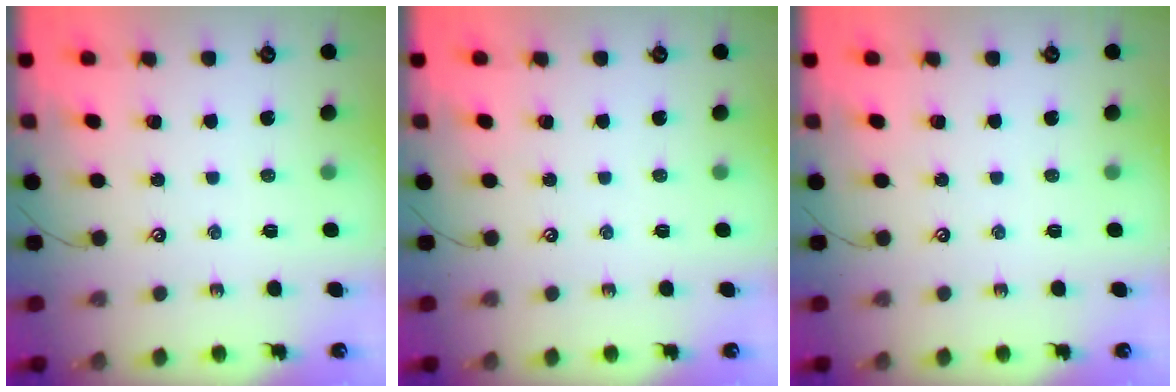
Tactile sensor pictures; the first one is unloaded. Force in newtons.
{"total": 0.0}
{"total": 0.0}